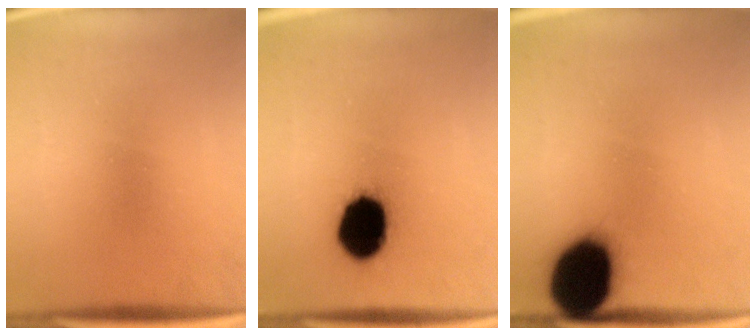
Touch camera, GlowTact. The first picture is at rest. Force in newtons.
{"total": 15.9}
{"total": 20.4}